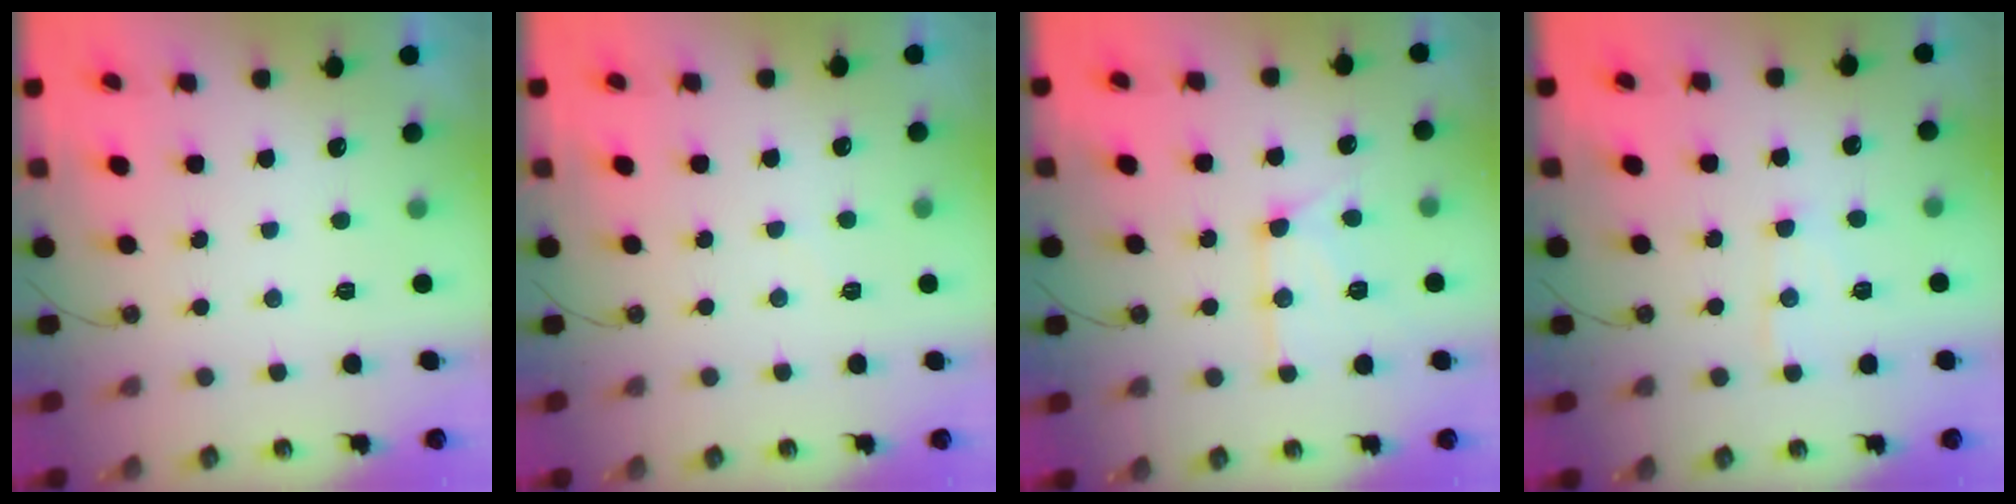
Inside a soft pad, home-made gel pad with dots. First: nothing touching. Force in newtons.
{"total": 2.1, "press": 2.1, "slide": 0.3}
{"total": 13.6, "press": 13.5, "slide": 1.2}
{"total": 7.3, "press": 7.3, "slide": 0.5}